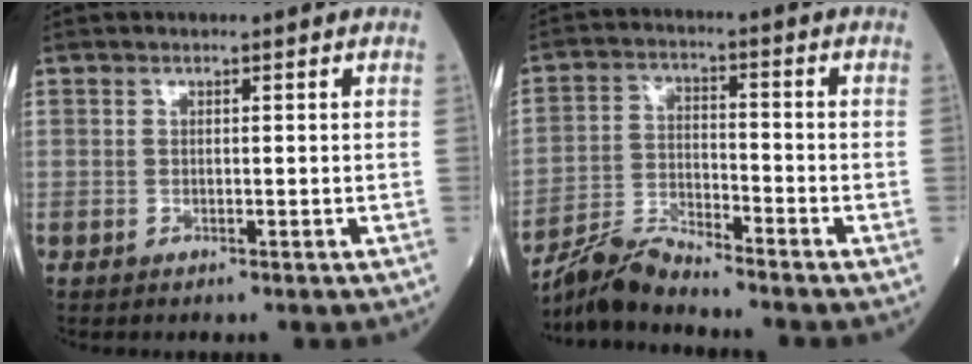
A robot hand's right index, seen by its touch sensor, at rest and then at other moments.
{"total": 6.6, "force": [-6.5, -0.5, 1.1], "torque": [-0.026, -0.010, -0.126]}